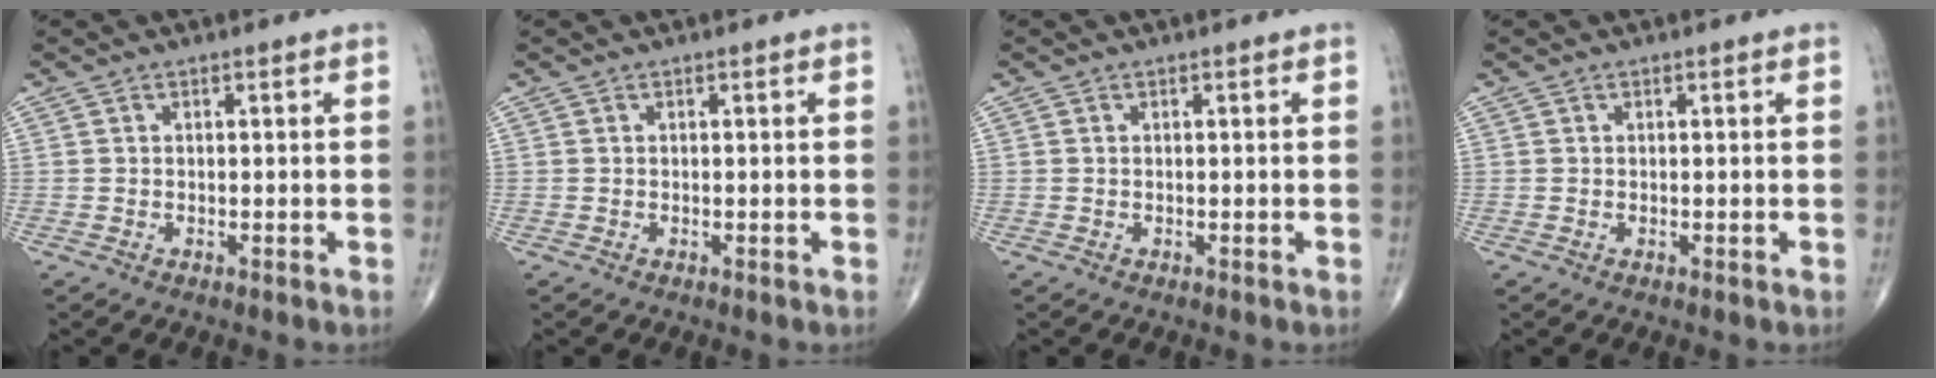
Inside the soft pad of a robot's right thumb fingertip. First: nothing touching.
{"total": 0.0}
{"total": 0.0}
{"total": 0.0}